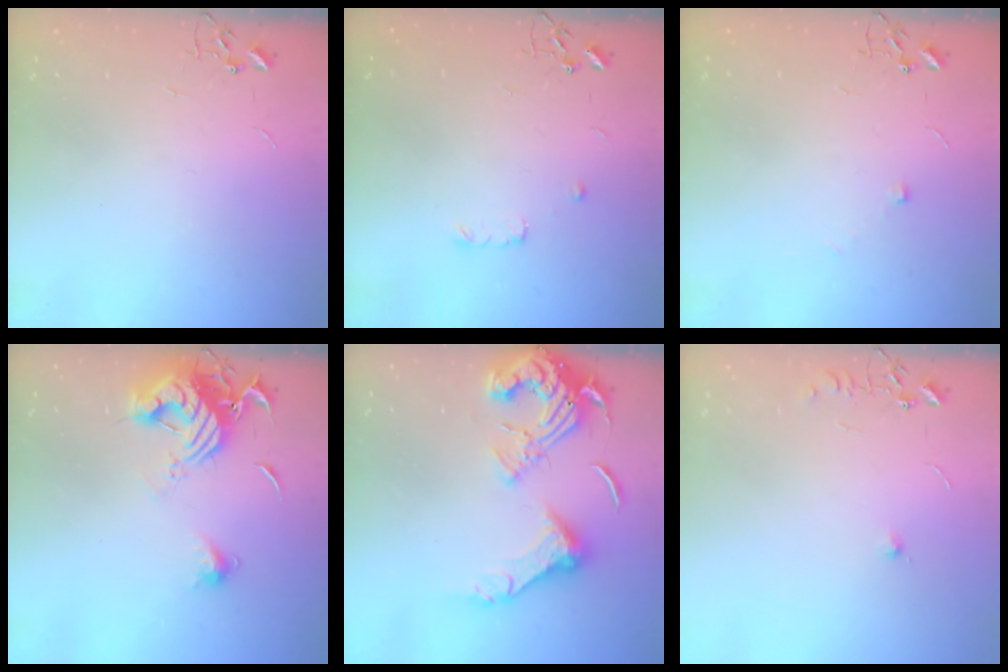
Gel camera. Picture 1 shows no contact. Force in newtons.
{"total": 4.5, "press": 4.5, "slide": 0.7}
{"total": 4.1, "press": 3.9, "slide": 1.1}
{"total": 12.5, "press": 12.4, "slide": 1.5}
{"total": 17.5, "press": 17.4, "slide": 1.9}
{"total": 5.6, "press": 5.5, "slide": 0.5}